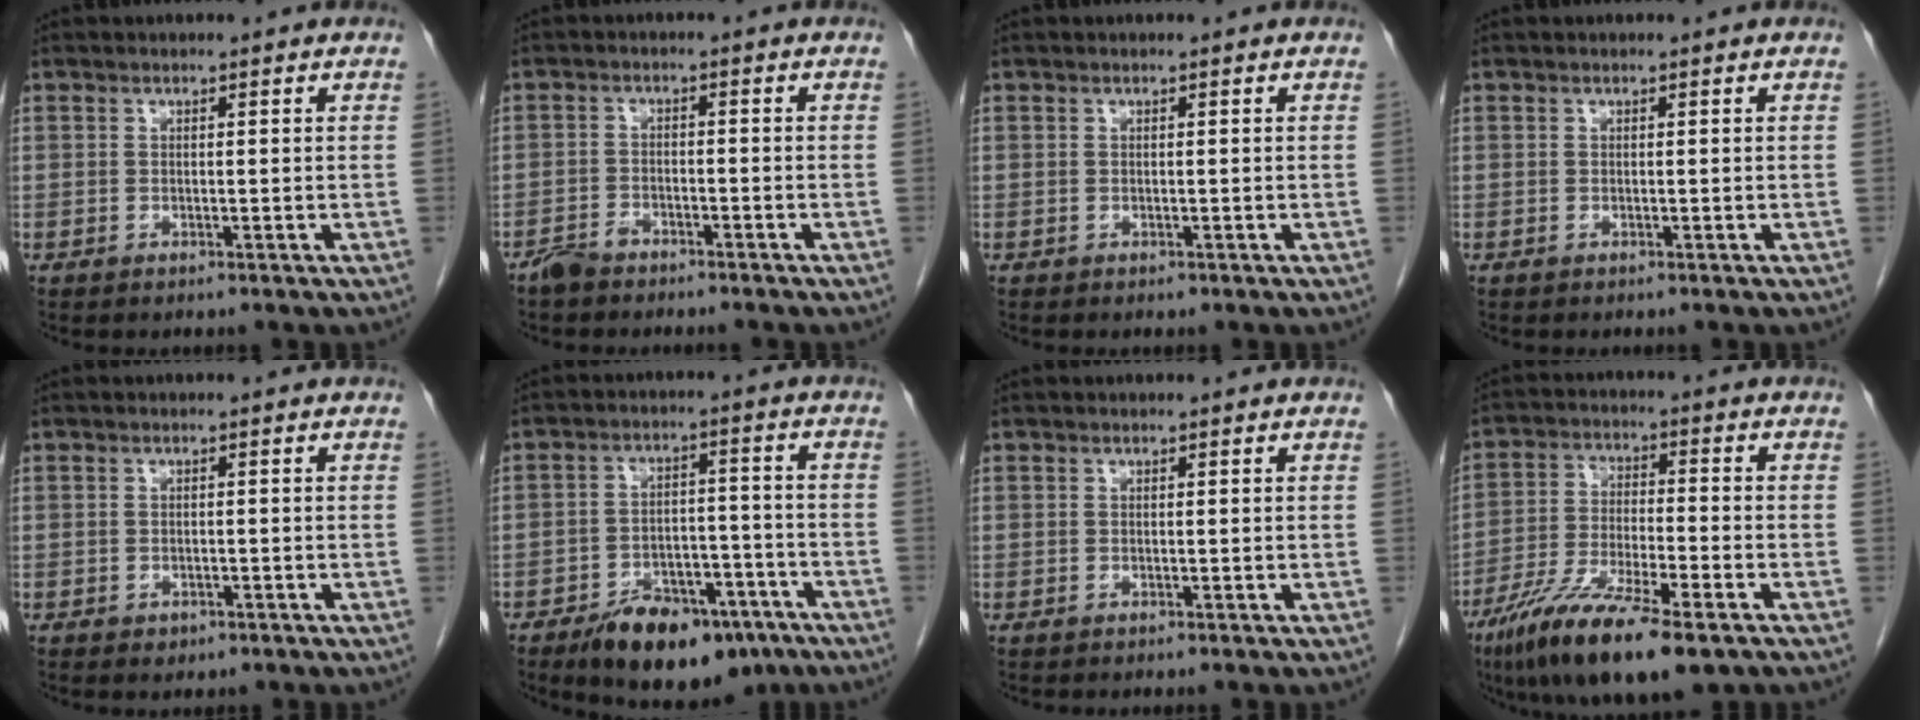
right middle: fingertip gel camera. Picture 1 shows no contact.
{"total": 2.9, "force": [-2.6, 1.0, 0.9], "torque": [-0.022, 0.001, -0.045]}
{"total": 0.0}
{"total": 0.0}
{"total": 1.5, "force": [-0.8, 1.1, 0.6], "torque": [-0.011, 0.001, -0.004]}
{"total": 13.6, "force": [-9.2, 6.5, 7.6], "torque": [-0.107, 0.011, -0.141]}
{"total": 0.0}
{"total": 14.9, "force": [-9.5, 2.6, 11.2], "torque": [-0.213, -0.036, -0.168]}